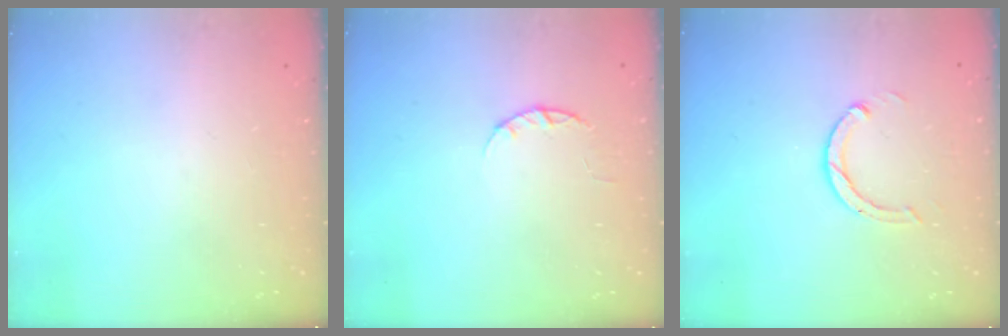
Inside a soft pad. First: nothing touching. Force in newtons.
{"total": 2.4, "press": 2.3, "slide": 0.4}
{"total": 3.0, "press": 3.0, "slide": 0.3}